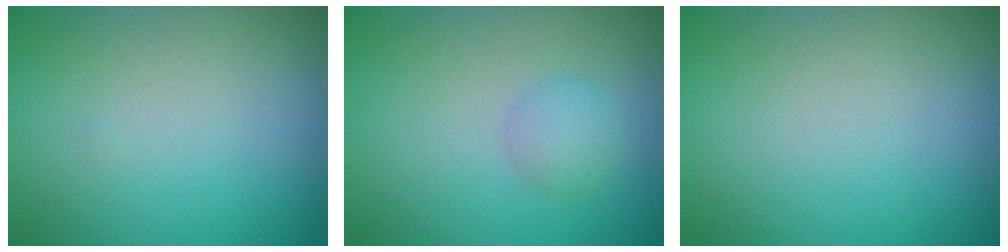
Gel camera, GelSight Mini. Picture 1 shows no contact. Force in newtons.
{"total": 1.8, "press": 1.8, "slide": 0.0}
{"total": 0.0}